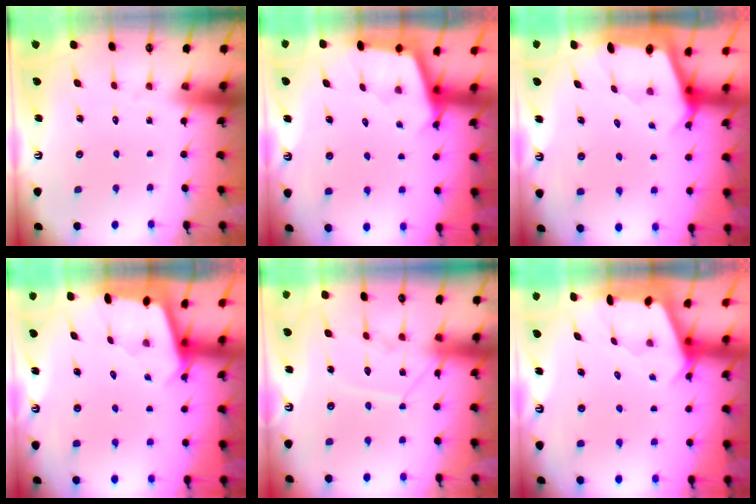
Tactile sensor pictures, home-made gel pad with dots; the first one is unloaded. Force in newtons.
{"total": 2.1, "press": 2.1, "slide": 0.1}
{"total": 2.1, "press": 2.1, "slide": 0.1}
{"total": 1.9, "press": 1.9, "slide": 0.1}
{"total": 11.3, "press": 11.2, "slide": 1.1}
{"total": 2.4, "press": 2.4, "slide": 0.3}